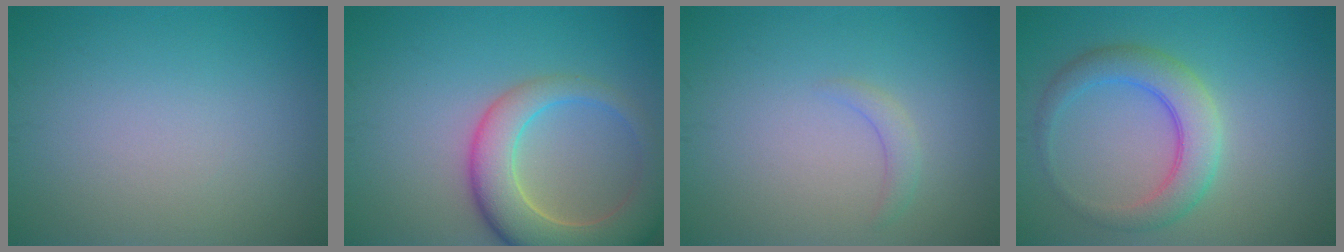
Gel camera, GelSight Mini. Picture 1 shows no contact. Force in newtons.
{"total": 7.8, "press": 7.8, "slide": 0.8}
{"total": 1.2, "press": 1.2, "slide": 0.2}
{"total": 4.5, "press": 4.5, "slide": 0.2}